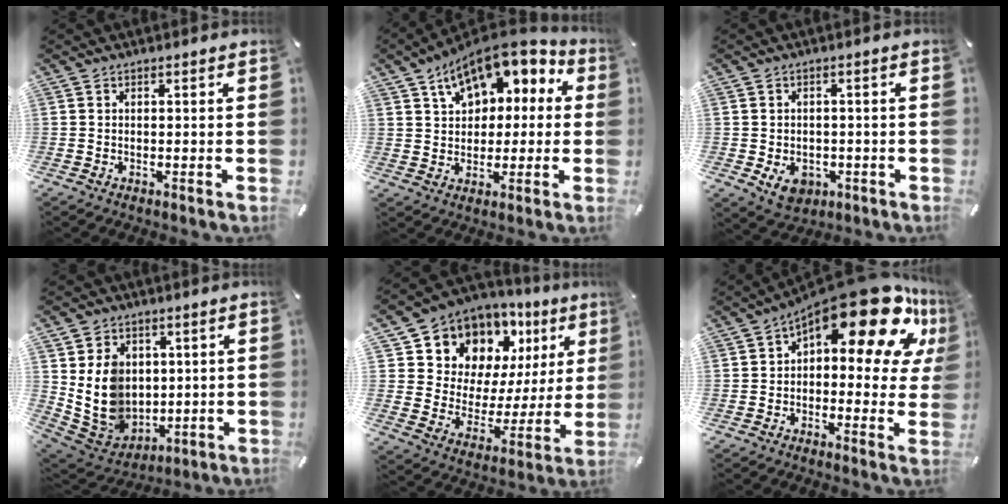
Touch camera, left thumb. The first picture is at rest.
{"total": 11.6, "force": [6.4, 8.2, 5.2], "torque": [-0.084, -0.040, 0.118]}
{"total": 5.7, "force": [-1.8, 4.7, 2.8], "torque": [-0.039, 0.005, -0.030]}
{"total": 11.2, "force": [2.5, 10.0, 4.3], "torque": [-0.107, -0.019, 0.053]}
{"total": 10.7, "force": [8.5, 6.5, 0.6], "torque": [-0.022, -0.099, 0.149]}
{"total": 20.5, "force": [11.7, 8.0, 14.8], "torque": [-0.218, -0.087, 0.197]}